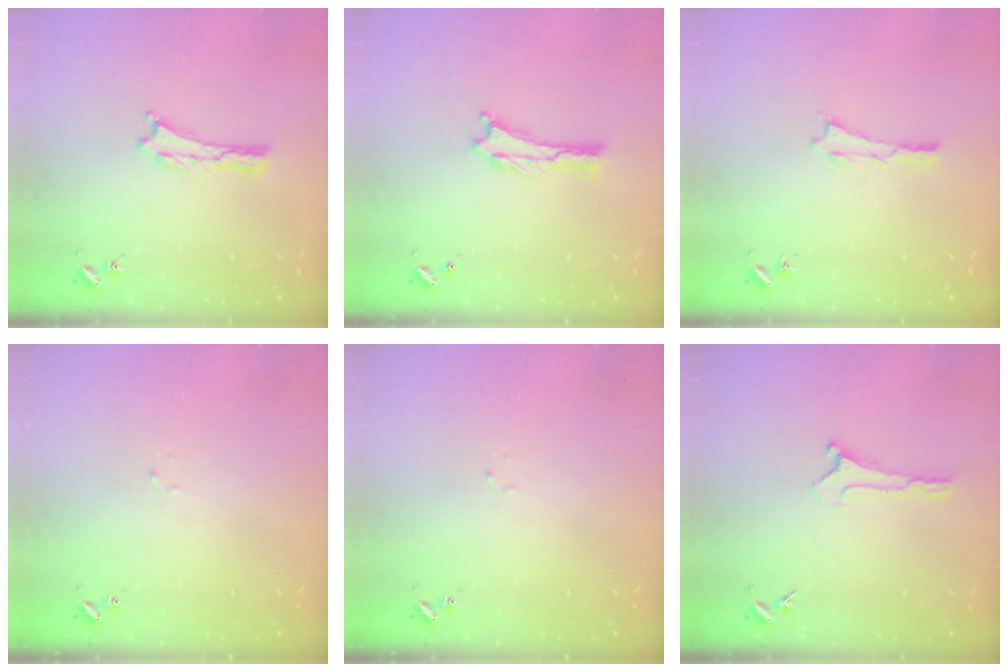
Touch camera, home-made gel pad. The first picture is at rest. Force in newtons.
{"total": 0.0}
{"total": 0.0}
{"total": 1.1, "press": 1.0, "slide": 0.2}
{"total": 1.1, "press": 1.0, "slide": 0.2}
{"total": 0.0}